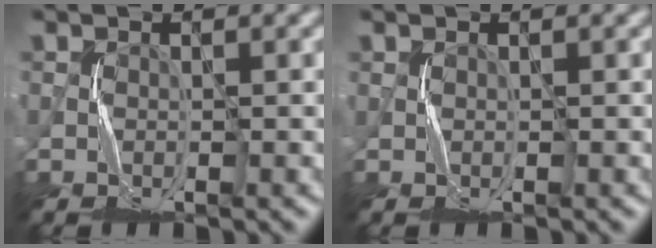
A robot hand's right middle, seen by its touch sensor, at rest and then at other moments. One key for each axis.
{"total": 0.0}